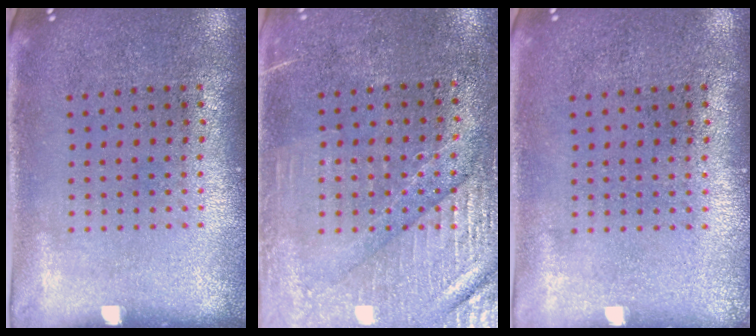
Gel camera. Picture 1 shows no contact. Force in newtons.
{"total": 3.4, "press": 3.1, "slide": 1.4}
{"total": 0.0}